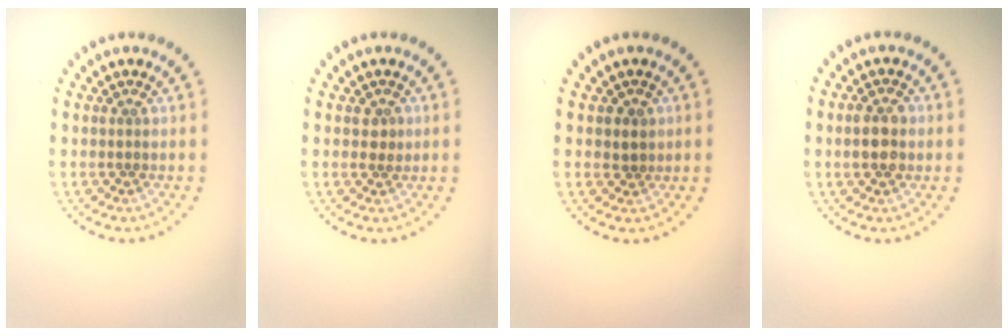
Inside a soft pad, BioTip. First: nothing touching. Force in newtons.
{"total": 1.1, "press": 1.0, "slide": 0.4}
{"total": 1.2, "press": 1.0, "slide": 0.7}
{"total": 2.8, "press": 2.8, "slide": 0.2}